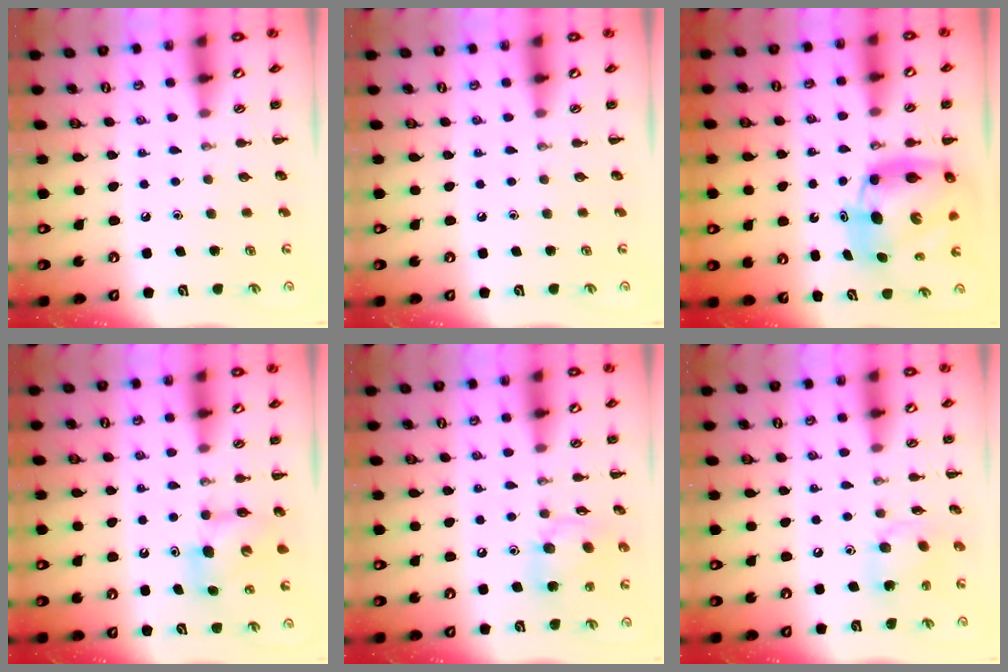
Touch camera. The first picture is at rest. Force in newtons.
{"total": 0.0}
{"total": 10.2, "press": 9.8, "slide": 3.0}
{"total": 7.5, "press": 7.5, "slide": 0.5}
{"total": 12.3, "press": 12.0, "slide": 2.6}
{"total": 8.0, "press": 7.9, "slide": 0.6}